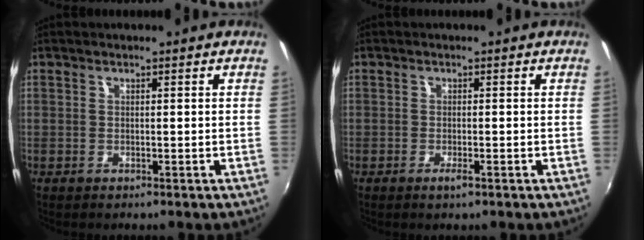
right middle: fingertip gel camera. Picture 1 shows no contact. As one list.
[{"total": 1.3, "force": [-0.8, 0.3, 1.0], "torque": [-0.020, -0.004, -0.016]}]